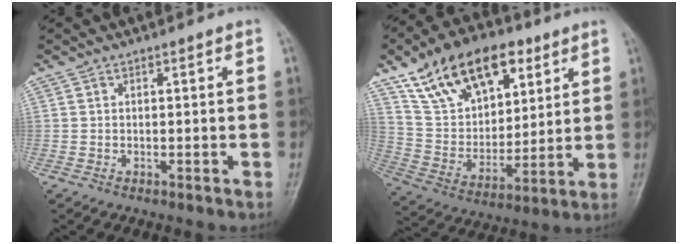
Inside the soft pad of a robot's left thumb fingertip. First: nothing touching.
{"total": 20.3, "force": [11.2, 11.9, 12.1], "torque": [-0.165, -0.032, 0.200]}